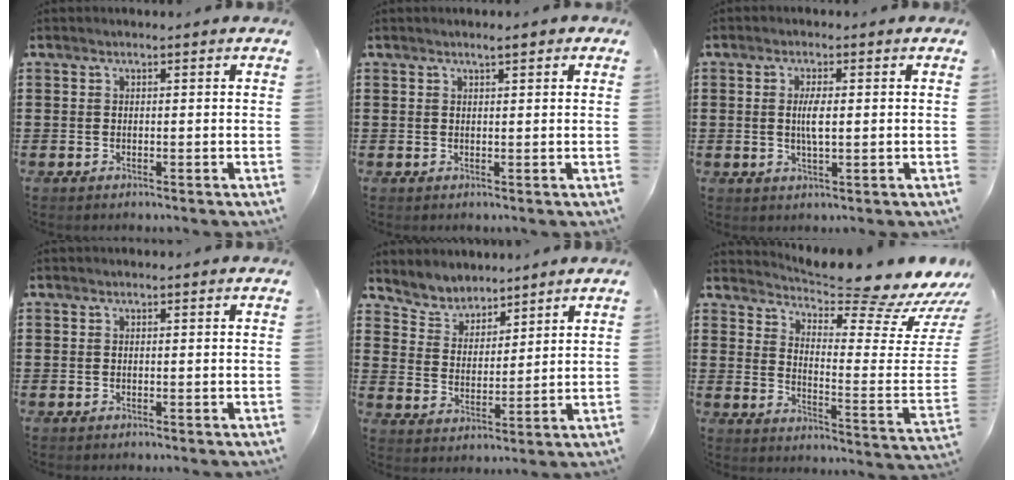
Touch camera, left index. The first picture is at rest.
{"total": 1.9, "force": [1.3, 0.3, 1.4], "torque": [-0.021, 0.000, 0.022]}
{"total": 3.4, "force": [0.3, 0.9, 3.2], "torque": [-0.071, -0.002, 0.002]}
{"total": 0.0}
{"total": 4.7, "force": [4.3, 1.7, -0.4], "torque": [-0.020, -0.018, 0.077]}
{"total": 7.3, "force": [6.5, 0.4, 3.4], "torque": [-0.068, -0.074, 0.103]}